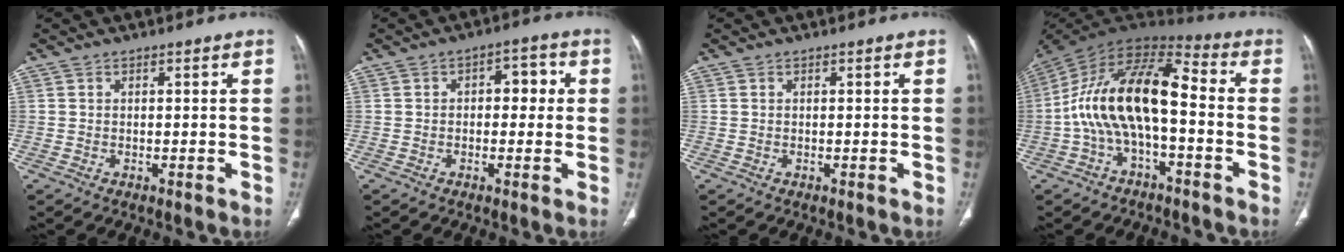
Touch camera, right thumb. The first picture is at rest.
{"total": 5.3, "force": [0.5, 3.2, 4.1], "torque": [-0.028, 0.016, 0.001]}
{"total": 0.0}
{"total": 17.3, "force": [-2.6, 8.0, 15.2], "torque": [-0.279, 0.065, -0.055]}